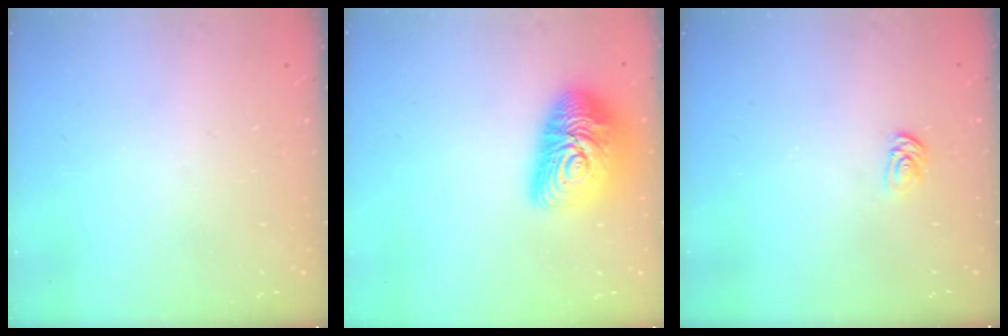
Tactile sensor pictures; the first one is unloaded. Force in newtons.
{"total": 15.9, "press": 15.9, "slide": 1.0}
{"total": 2.0, "press": 2.0, "slide": 0.3}